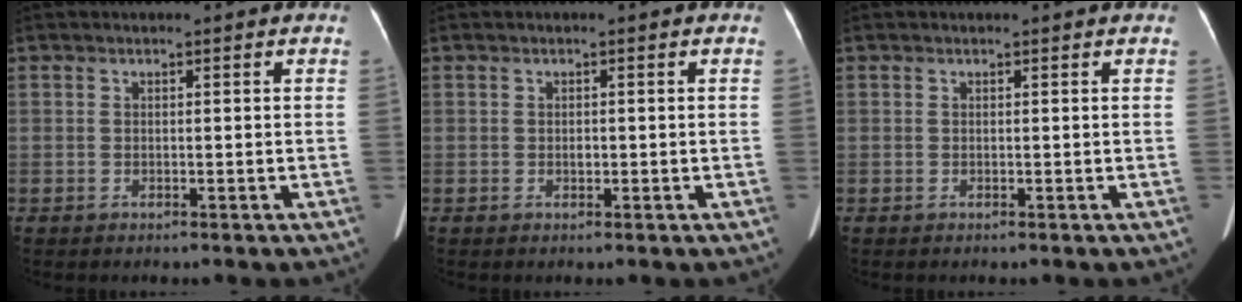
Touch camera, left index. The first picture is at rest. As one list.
[{"total": 0.6, "force": [-0.2, 0.4, 0.5], "torque": [-0.010, 0.001, -0.003]}, {"total": 0.7, "force": [0.6, 0.0, 0.2], "torque": [-0.005, 0.002, 0.007]}]